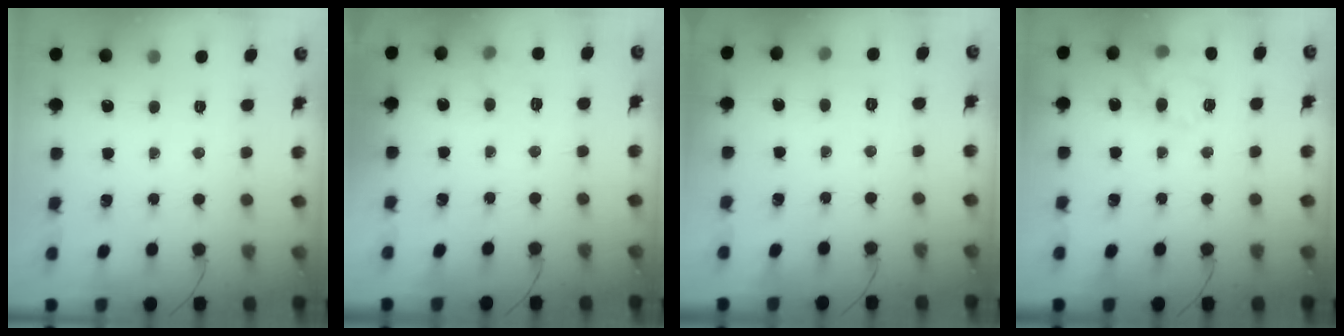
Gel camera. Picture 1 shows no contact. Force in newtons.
{"total": 7.5, "press": 7.3, "slide": 2.0}
{"total": 4.7, "press": 4.5, "slide": 1.4}
{"total": 14.2, "press": 14.1, "slide": 1.7}